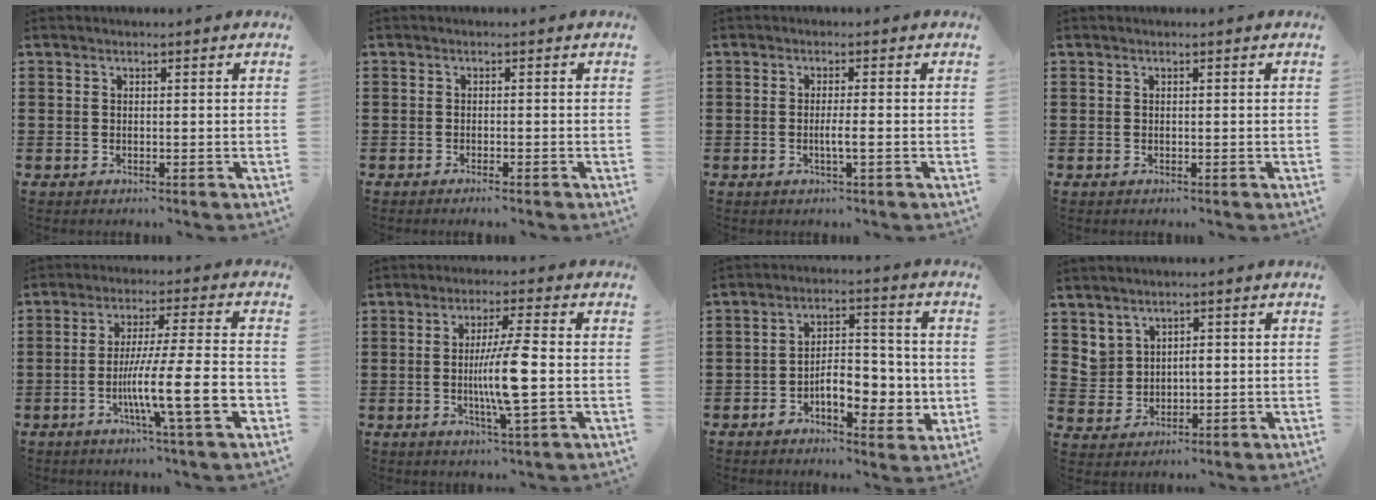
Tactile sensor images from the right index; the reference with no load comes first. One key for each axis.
{"total": 0.8, "fx": -0.7, "fy": -0.2, "fz": 0.3, "tx": -0.008, "ty": -0.004, "tz": -0.012}
{"total": 2.3, "fx": -0.7, "fy": 0.0, "fz": 2.2, "tx": -0.044, "ty": -0.005, "tz": -0.017}
{"total": 0.0}
{"total": 12.9, "fx": -4.0, "fy": 1.3, "fz": 12.1, "tx": -0.212, "ty": -0.013, "tz": -0.075}
{"total": 8.8, "fx": -0.8, "fy": 0.4, "fz": 8.8, "tx": -0.165, "ty": -0.011, "tz": -0.022}
{"total": 7.3, "fx": -2.4, "fy": 4.1, "fz": 5.5, "tx": -0.074, "ty": 0.006, "tz": -0.048}
{"total": 3.2, "fx": 1.6, "fy": 2.6, "fz": 0.9, "tx": -0.033, "ty": 0.007, "tz": 0.031}